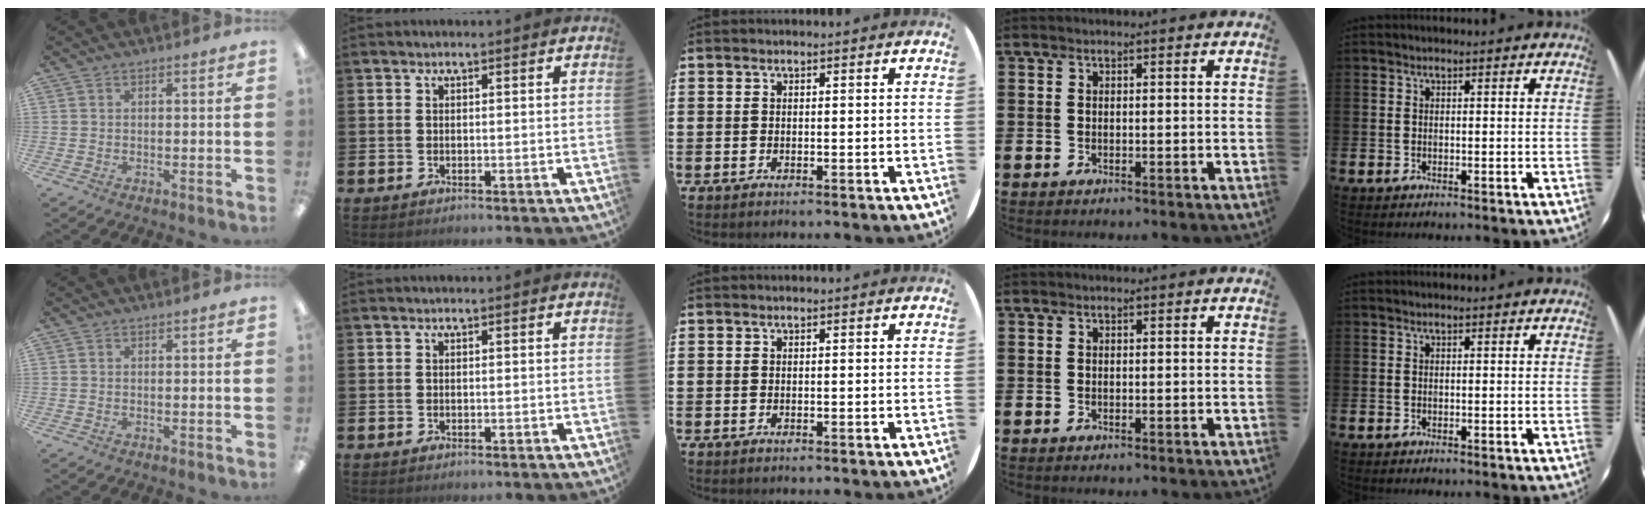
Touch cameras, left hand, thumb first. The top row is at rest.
{}